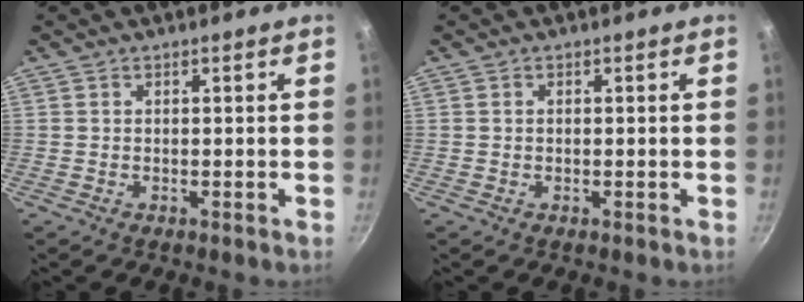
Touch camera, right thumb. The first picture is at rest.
{"total": 0.6, "force": [0.1, 0.4, 0.4], "torque": [-0.006, 0.003, 0.001]}